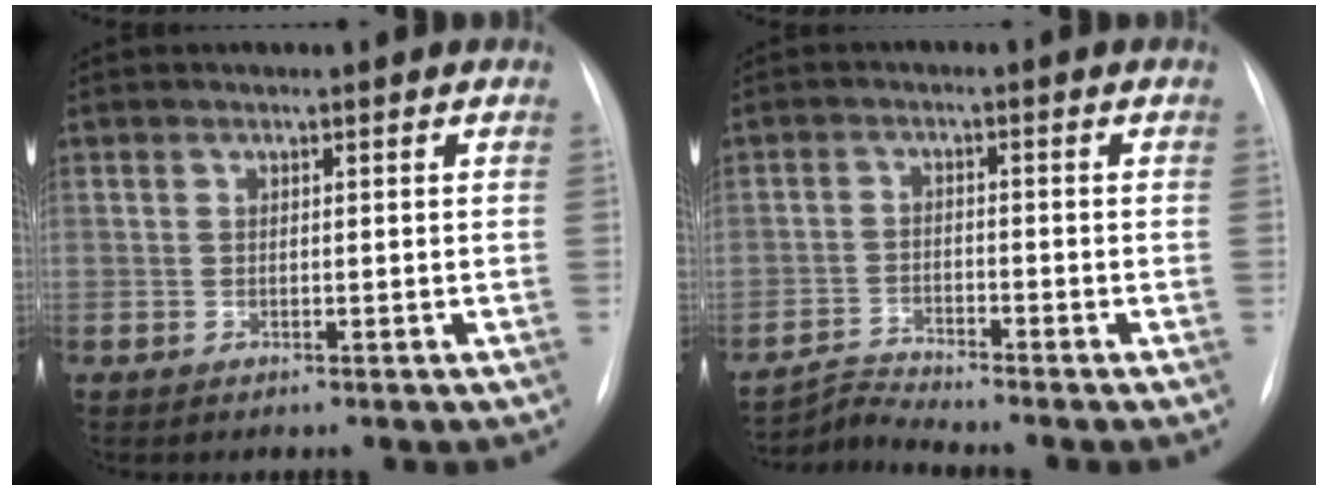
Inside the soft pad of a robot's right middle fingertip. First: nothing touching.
{"total": 4.1, "force": [-3.6, -1.6, -1.0], "torque": [0.011, -0.018, -0.069]}